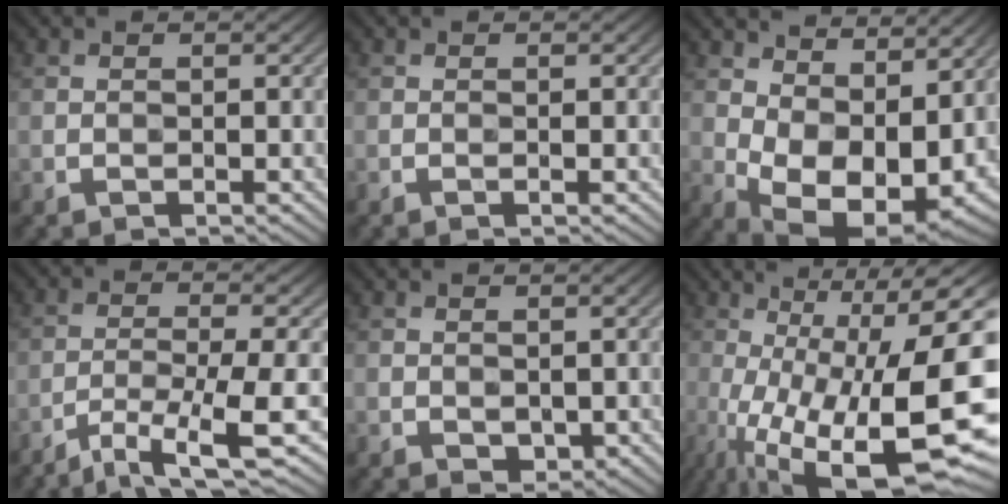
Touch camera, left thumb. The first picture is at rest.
{"total": 0.5, "force": [-0.1, 0.0, 0.5], "torque": [-0.010, -0.002, -0.004]}
{"total": 13.0, "force": [2.0, 7.5, 10.4], "torque": [-0.186, -0.022, 0.048]}
{"total": 8.7, "force": [-5.1, 1.4, 6.9], "torque": [-0.115, -0.005, -0.086]}
{"total": 1.3, "force": [0.0, 0.9, 0.9], "torque": [-0.018, -0.006, 0.004]}
{"total": 20.3, "force": [-5.9, 6.3, 18.4], "torque": [-0.261, -0.002, -0.097]}